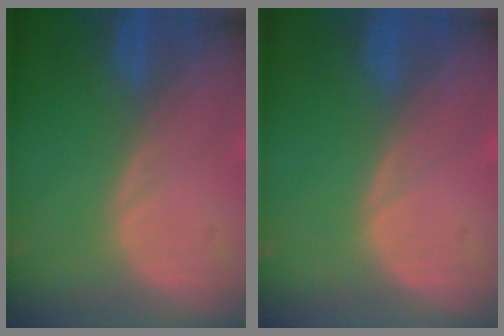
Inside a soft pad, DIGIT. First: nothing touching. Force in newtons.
{"total": 0.0}